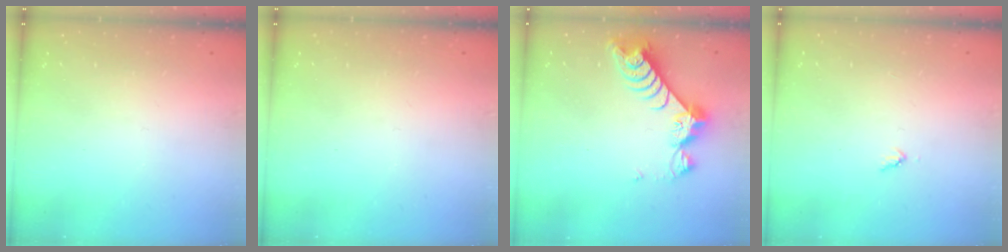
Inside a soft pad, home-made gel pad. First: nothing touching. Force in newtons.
{"total": 0.0}
{"total": 9.4, "press": 9.4, "slide": 0.9}
{"total": 3.0, "press": 3.0, "slide": 0.3}